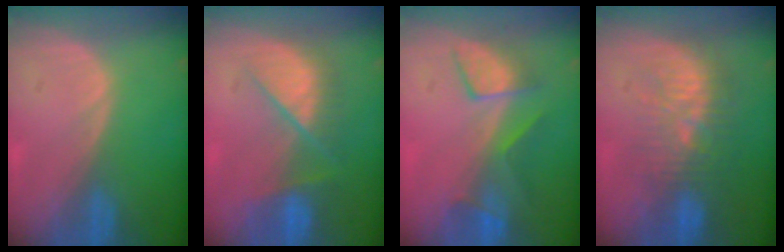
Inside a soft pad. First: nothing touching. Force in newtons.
{"total": 7.4, "press": 7.3, "slide": 1.3}
{"total": 5.9, "press": 5.7, "slide": 1.1}
{"total": 9.4, "press": 9.0, "slide": 2.7}